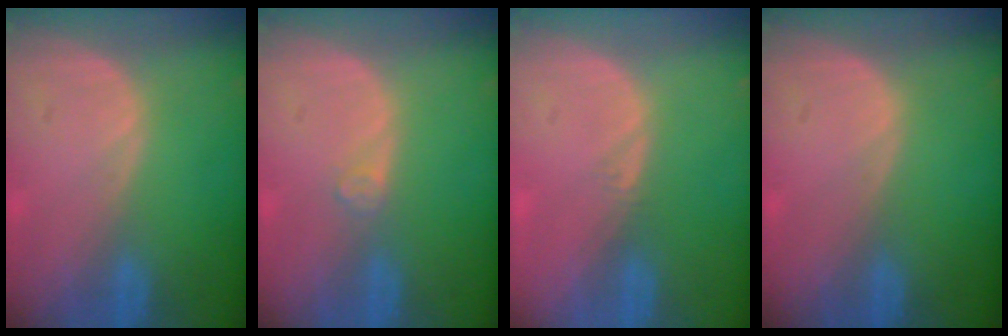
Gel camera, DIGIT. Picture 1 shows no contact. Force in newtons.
{"total": 1.2, "press": 1.2, "slide": 0.3}
{"total": 0.5, "press": 0.5, "slide": 0.2}
{"total": 0.0}